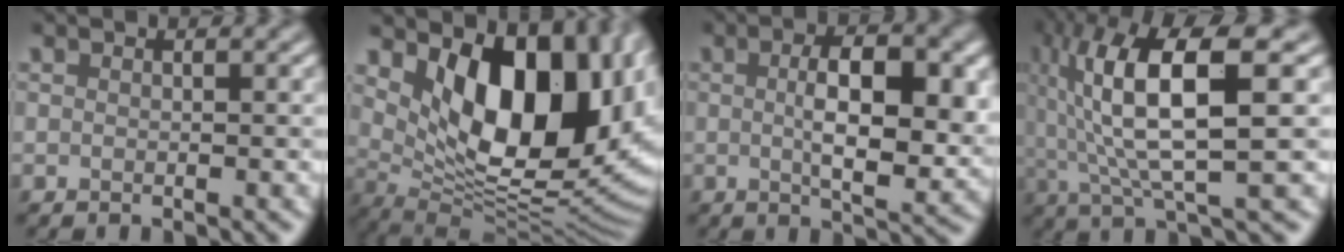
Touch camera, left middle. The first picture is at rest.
{"total": 14.4, "force": [4.1, 7.7, 11.5], "torque": [-0.138, -0.020, 0.075]}
{"total": 7.7, "force": [0.7, 3.0, 7.1], "torque": [-0.106, -0.002, 0.012]}
{"total": 10.9, "force": [1.8, 2.7, 10.5], "torque": [-0.190, 0.013, 0.037]}